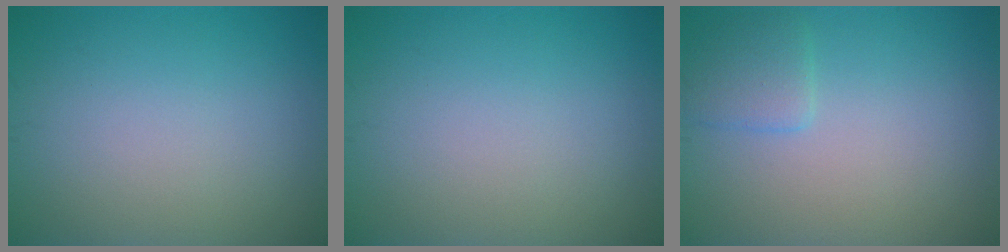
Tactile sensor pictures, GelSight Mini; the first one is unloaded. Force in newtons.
{"total": 0.0}
{"total": 1.9, "press": 1.9, "slide": 0.1}